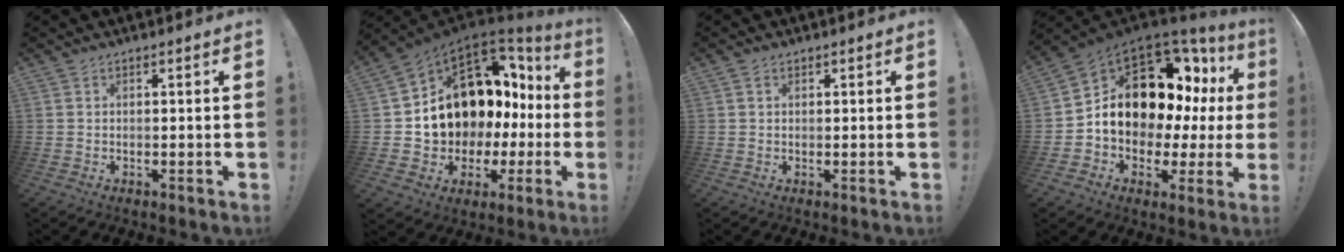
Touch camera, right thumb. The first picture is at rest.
{"total": 14.4, "force": [5.0, 10.8, 8.1], "torque": [-0.113, -0.050, 0.125]}
{"total": 1.0, "force": [0.7, 0.7, 0.4], "torque": [-0.001, -0.001, 0.011]}
{"total": 14.9, "force": [4.3, 10.1, 10.1], "torque": [-0.140, -0.039, 0.096]}